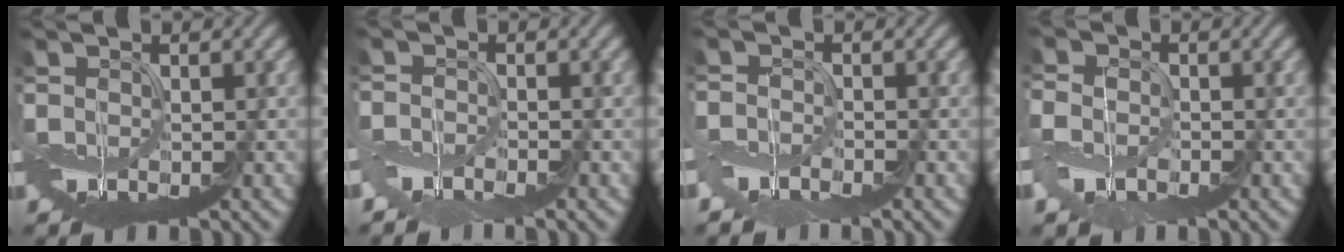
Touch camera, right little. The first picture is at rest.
{"total": 2.7, "force": [-2.3, 0.8, 1.1], "torque": [-0.024, -0.008, -0.056]}
{"total": 2.8, "force": [-2.3, 1.1, 1.2], "torque": [-0.022, -0.008, -0.055]}
{"total": 4.4, "force": [-1.4, 3.4, 2.3], "torque": [-0.056, -0.008, -0.031]}